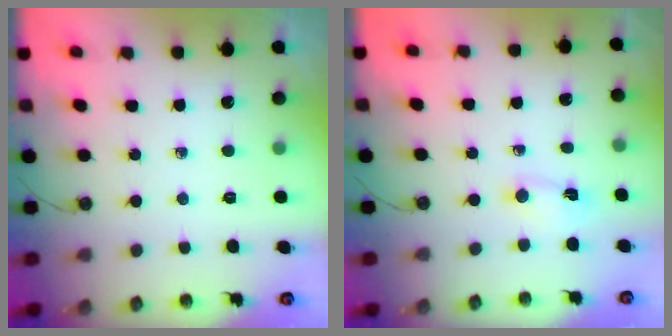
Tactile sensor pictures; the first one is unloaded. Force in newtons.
{"total": 1.4, "press": 1.2, "slide": 0.7}